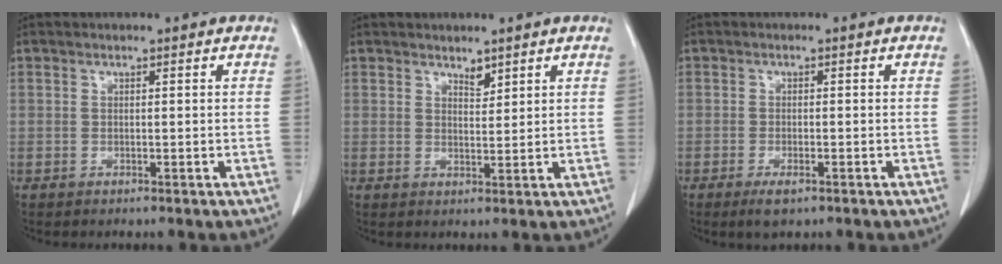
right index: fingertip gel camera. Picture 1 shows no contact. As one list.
[{"total": 1.8, "force": [1.5, 0.7, 0.8], "torque": [-0.010, -0.006, 0.027]}, {"total": 2.7, "force": [-1.6, 0.7, 2.1], "torque": [-0.031, -0.003, -0.023]}]